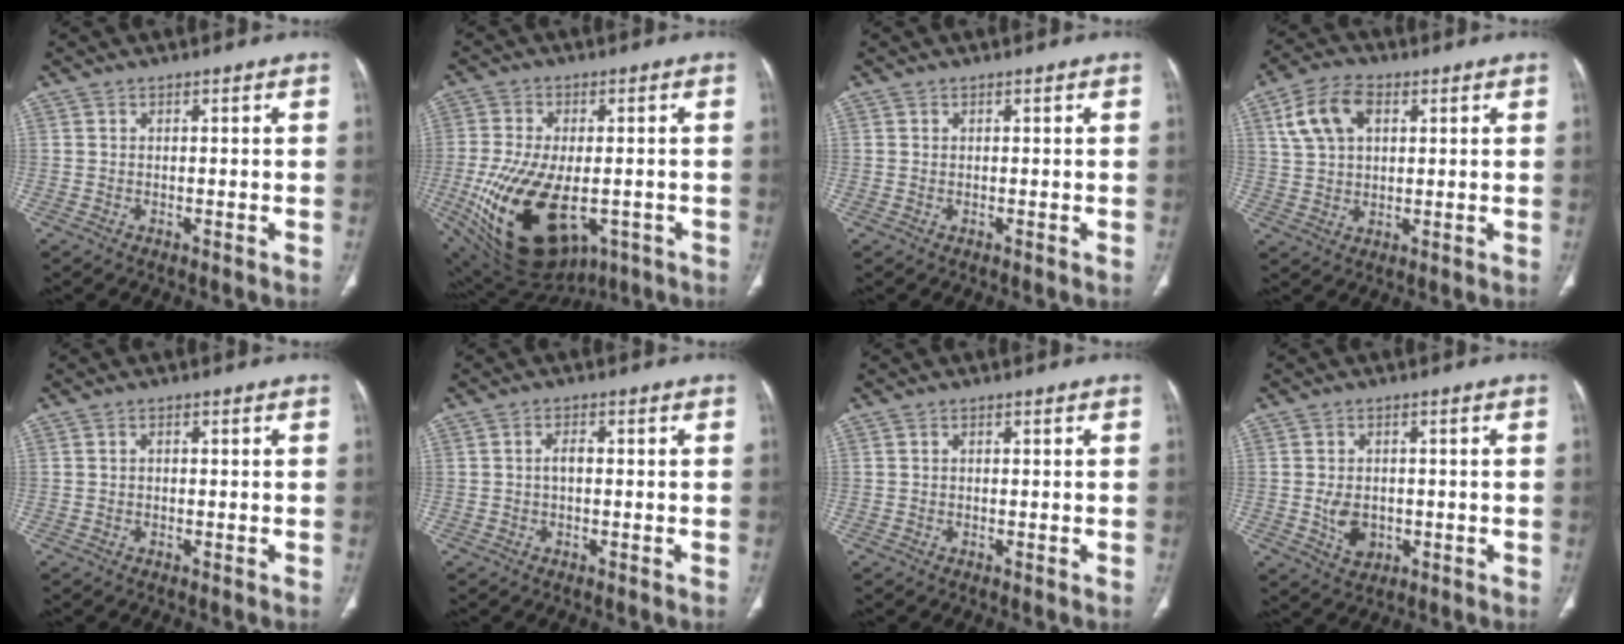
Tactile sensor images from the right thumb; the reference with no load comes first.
{"total": 21.6, "force": [-5.9, 12.1, 16.8], "torque": [-0.347, -0.016, -0.072]}
{"total": 0.0}
{"total": 9.7, "force": [3.5, 6.1, 6.6], "torque": [-0.122, 0.006, 0.065]}
{"total": 0.8, "force": [0.0, 0.6, 0.5], "torque": [-0.008, 0.004, -0.001]}
{"total": 2.0, "force": [-0.1, 1.1, 1.6], "torque": [-0.028, 0.007, -0.004]}
{"total": 0.0}
{"total": 5.2, "force": [-0.7, 3.9, 3.4], "torque": [-0.048, -0.003, -0.004]}